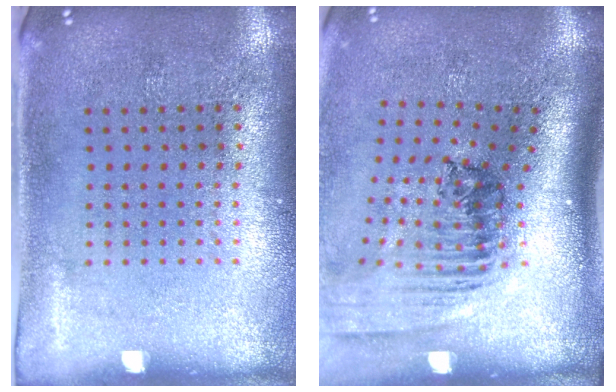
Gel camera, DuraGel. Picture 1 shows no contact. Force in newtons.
{"total": 2.4, "press": 1.7, "slide": 1.7}